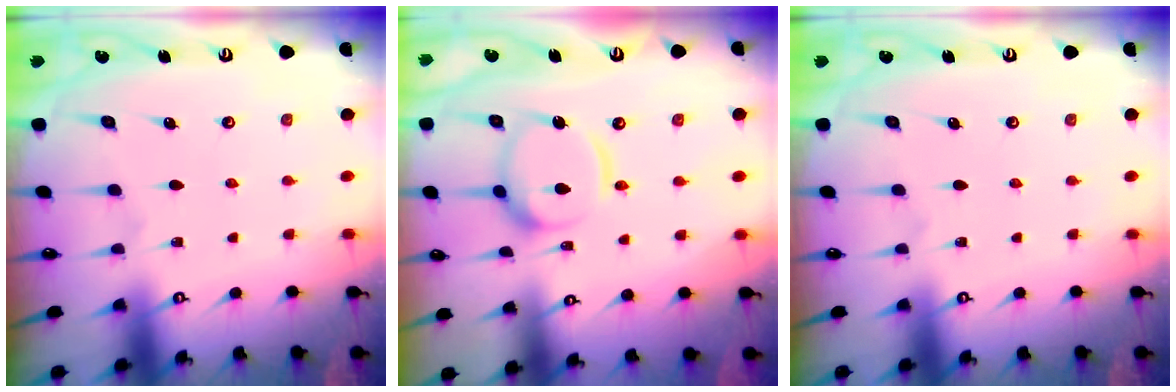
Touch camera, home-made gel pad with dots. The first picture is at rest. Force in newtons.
{"total": 13.9, "press": 13.8, "slide": 1.4}
{"total": 0.0}